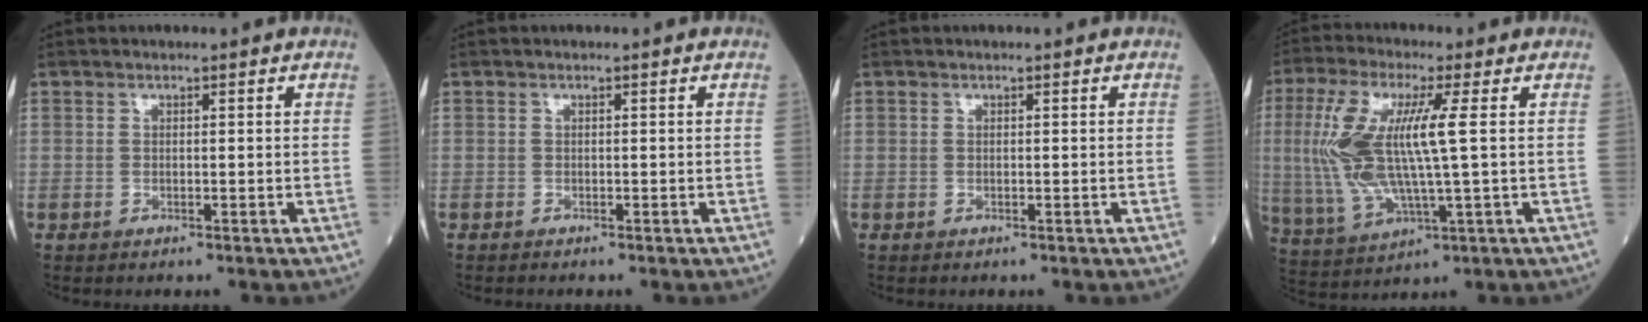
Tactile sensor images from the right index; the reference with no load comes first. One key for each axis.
{"total": 0.0}
{"total": 0.0}
{"total": 13.2, "fx": 1.6, "fy": 2.0, "fz": 13.0, "tx": -0.298, "ty": 0.007, "tz": 0.030}